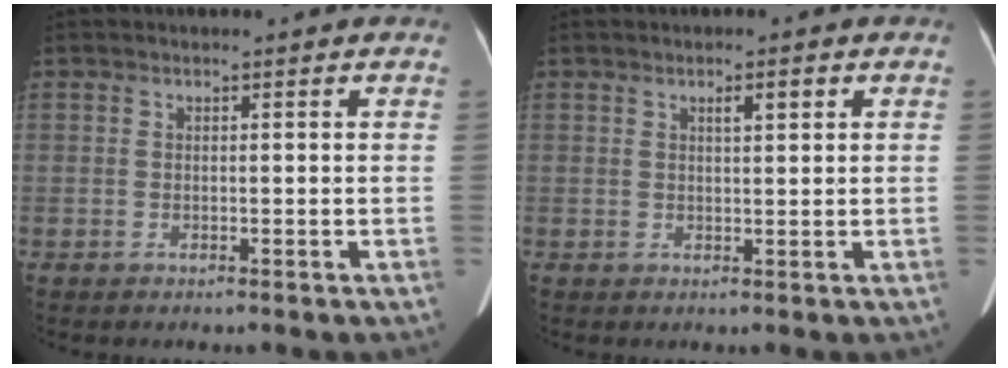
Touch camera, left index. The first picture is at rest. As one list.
[{"total": 2.0, "force": [0.9, 0.4, 1.8], "torque": [-0.030, 0.002, 0.014]}]